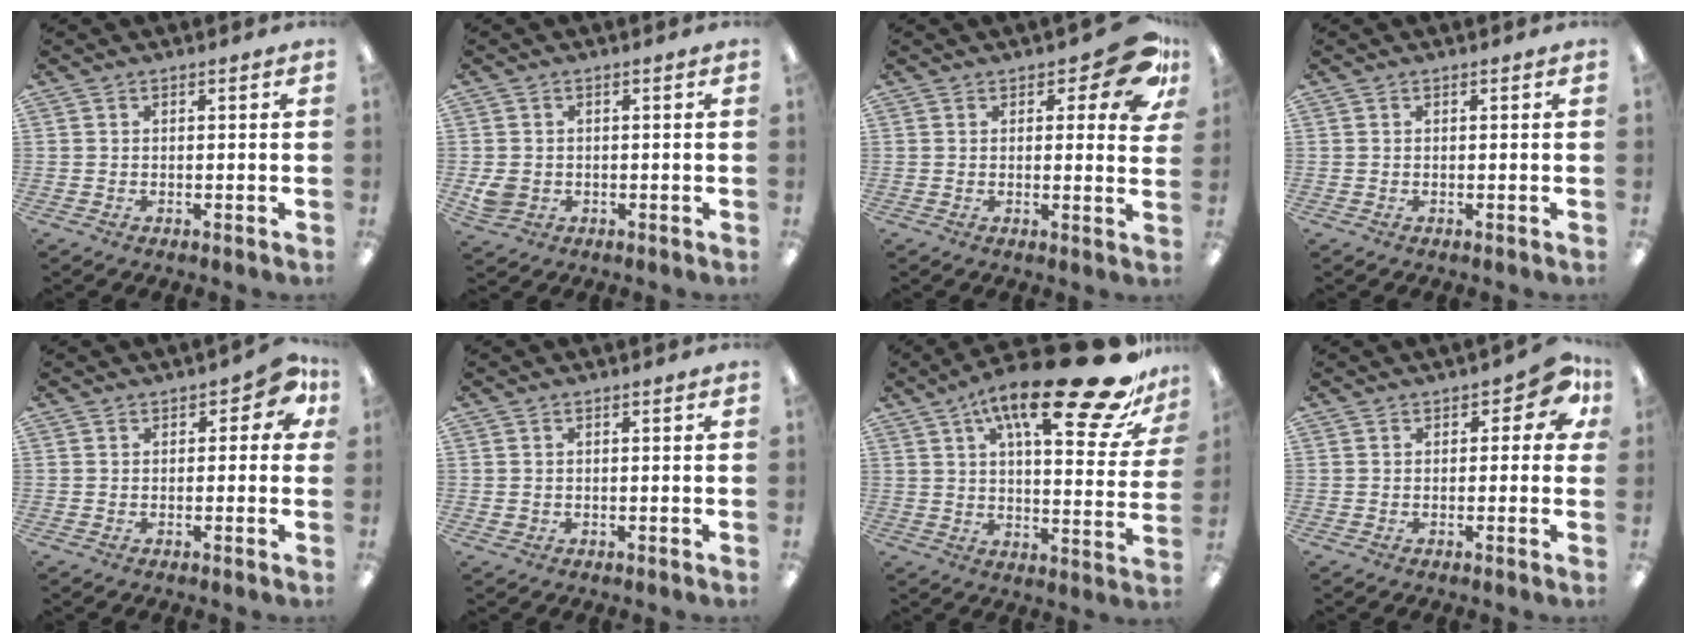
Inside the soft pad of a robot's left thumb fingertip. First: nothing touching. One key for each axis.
{"total": 3.6, "fx": -0.4, "fy": 3.2, "fz": 1.6, "tx": -0.018, "ty": -0.003, "tz": -0.010}
{"total": 10.6, "fx": 5.4, "fy": 4.2, "fz": 8.1, "tx": -0.092, "ty": -0.023, "tz": 0.089}
{"total": 0.0}
{"total": 5.5, "fx": 2.1, "fy": 2.9, "fz": 4.1, "tx": -0.040, "ty": -0.002, "tz": 0.031}
{"total": 0.8, "fx": 0.2, "fy": 0.7, "fz": 0.3, "tx": -0.006, "ty": 0.005, "tz": 0.003}
{"total": 26.3, "fx": 15.8, "fy": 7.1, "fz": 19.7, "tx": -0.292, "ty": -0.097, "tz": 0.246}
{"total": 6.4, "fx": 2.7, "fy": 3.3, "fz": 4.8, "tx": -0.054, "ty": -0.004, "tz": 0.043}